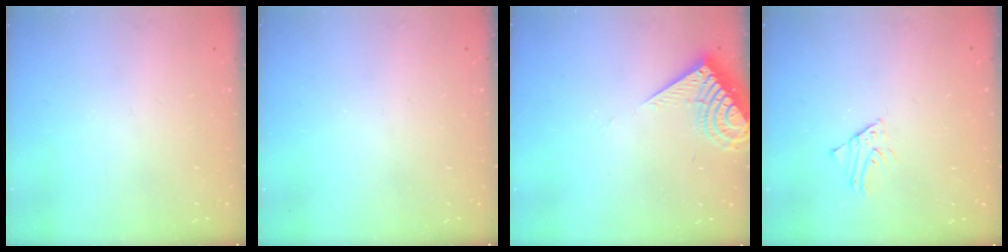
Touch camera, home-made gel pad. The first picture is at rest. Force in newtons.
{"total": 0.0}
{"total": 7.9, "press": 7.9, "slide": 0.7}
{"total": 1.8, "press": 1.8, "slide": 0.2}